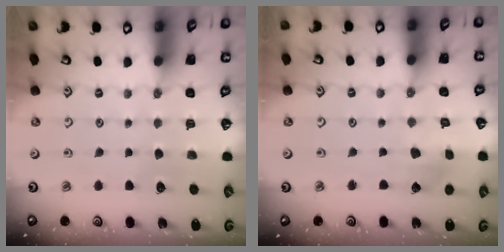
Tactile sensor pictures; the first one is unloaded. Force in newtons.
{"total": 3.0, "press": 3.0, "slide": 0.1}